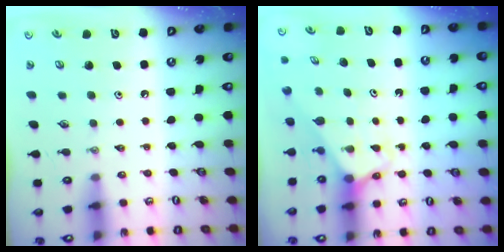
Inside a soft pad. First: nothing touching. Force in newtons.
{"total": 2.6, "press": 2.6, "slide": 0.2}